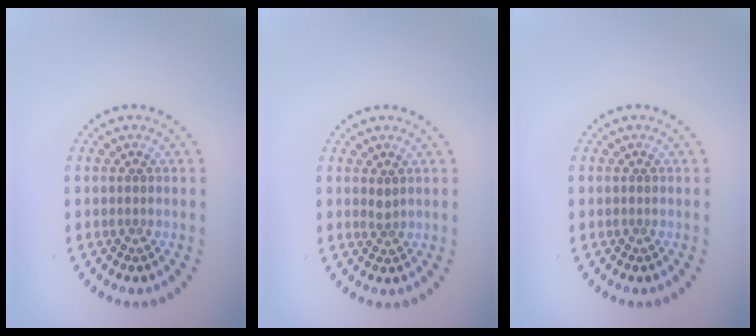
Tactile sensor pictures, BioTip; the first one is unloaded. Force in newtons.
{"total": 0.9, "press": 0.6, "slide": 0.7}
{"total": 0.0}